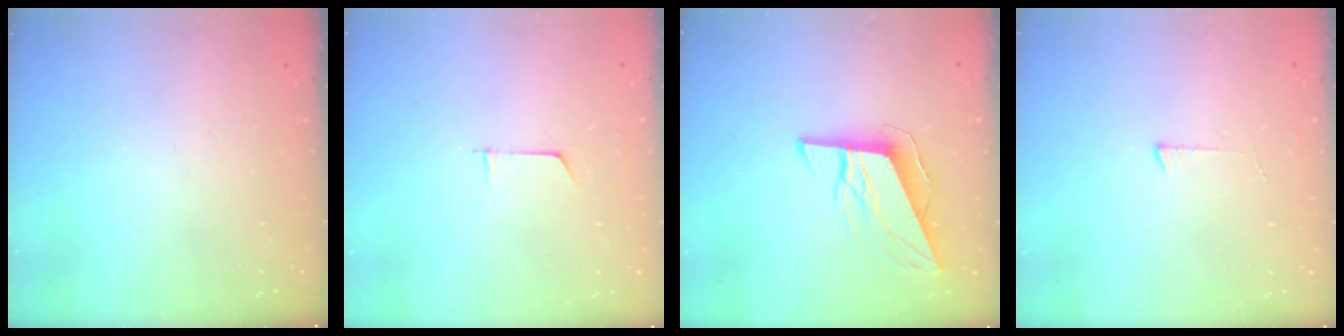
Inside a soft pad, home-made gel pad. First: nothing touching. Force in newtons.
{"total": 3.2, "press": 3.2, "slide": 0.3}
{"total": 9.9, "press": 9.5, "slide": 2.7}
{"total": 3.0, "press": 3.0, "slide": 0.3}